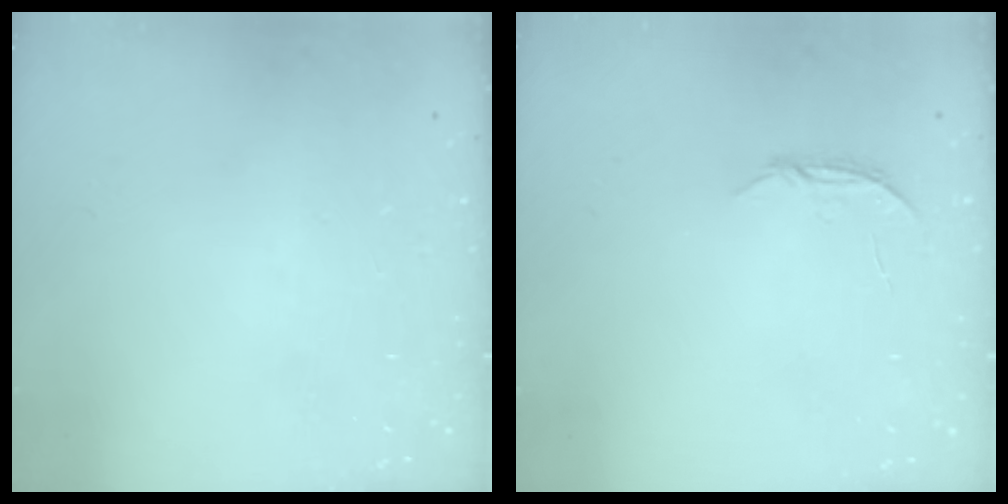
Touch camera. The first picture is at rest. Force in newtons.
{"total": 3.8, "press": 3.8, "slide": 0.5}